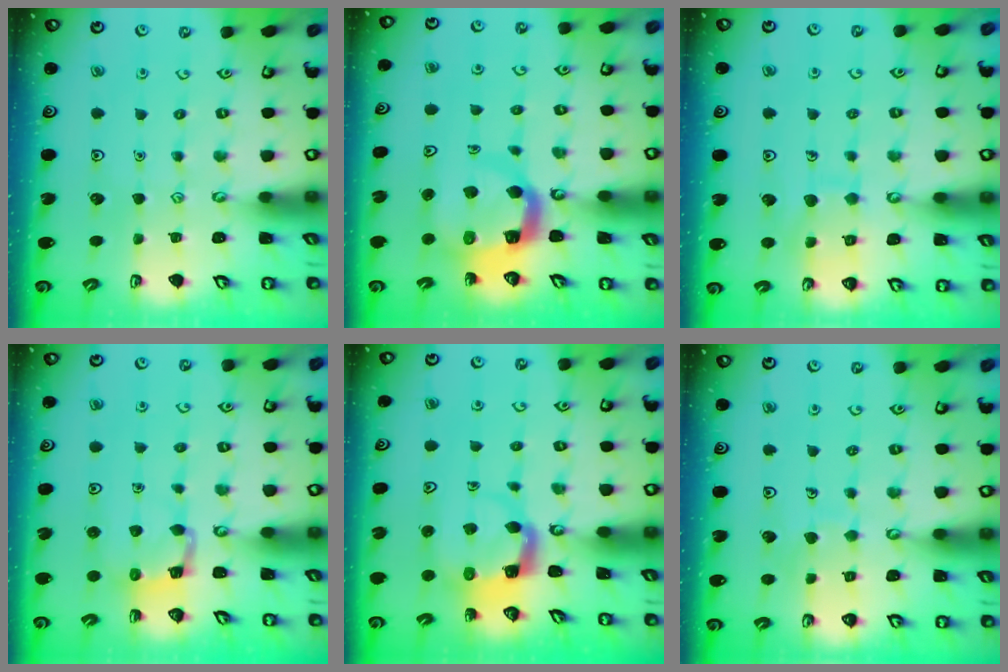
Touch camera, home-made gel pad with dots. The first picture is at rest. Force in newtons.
{"total": 9.0, "press": 8.9, "slide": 1.4}
{"total": 9.0, "press": 8.9, "slide": 0.8}
{"total": 2.7, "press": 2.7, "slide": 0.4}
{"total": 3.9, "press": 3.9, "slide": 0.4}
{"total": 4.6, "press": 4.6, "slide": 0.4}